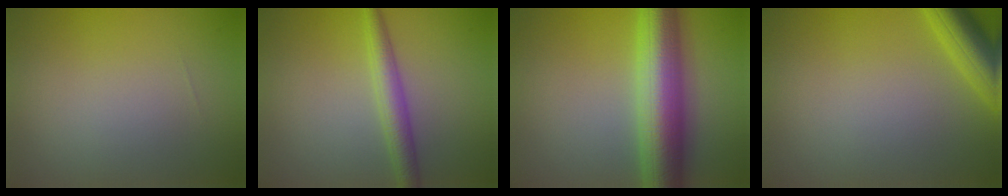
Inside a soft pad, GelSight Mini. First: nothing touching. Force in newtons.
{"total": 2.9, "press": 2.9, "slide": 0.0}
{"total": 9.6, "press": 9.6, "slide": 0.1}
{"total": 4.6, "press": 4.6, "slide": 0.3}